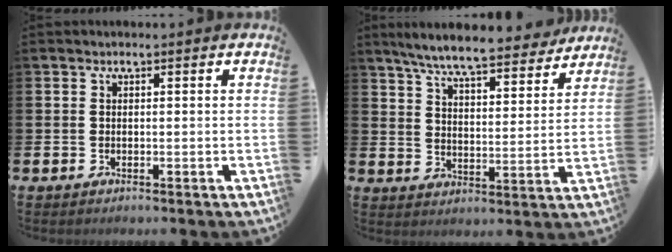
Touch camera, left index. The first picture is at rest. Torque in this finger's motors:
{"motor_torque": [0.41, -0.46, 0.78, 0.21]}